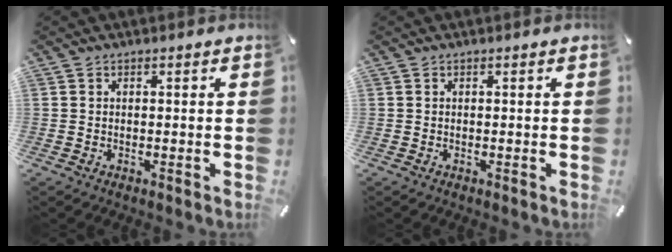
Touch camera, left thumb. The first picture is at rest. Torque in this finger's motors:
{"motor_torque": [-0.01, 0.01, 0.00, 0.00, 0.00]}